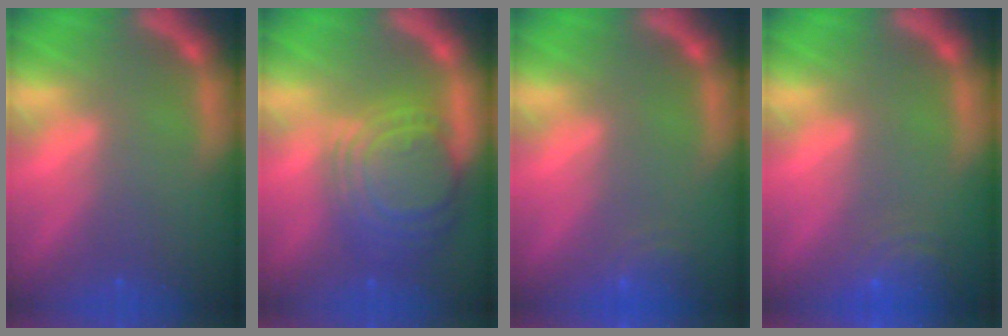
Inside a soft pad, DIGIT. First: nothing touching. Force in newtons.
{"total": 10.0}
{"total": 2.5}
{"total": 4.5}